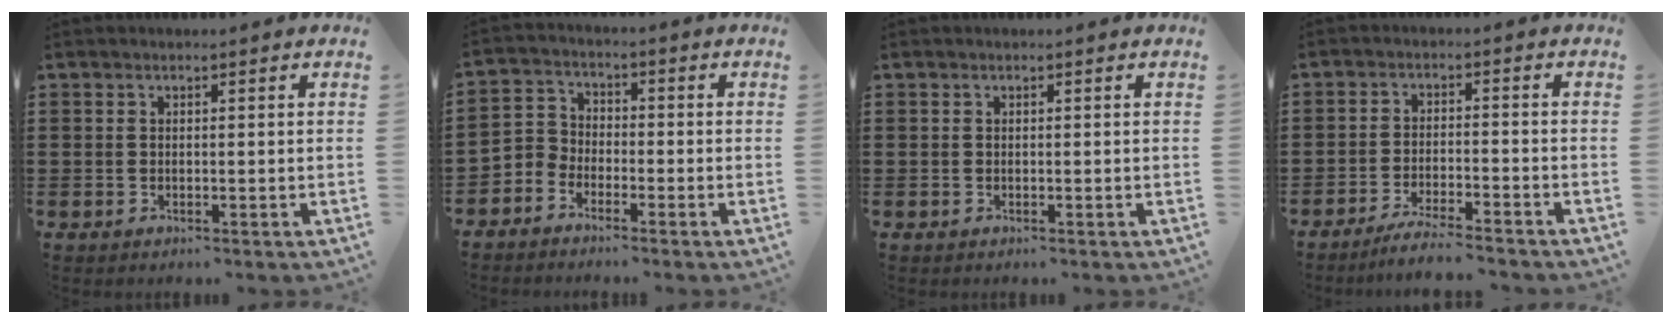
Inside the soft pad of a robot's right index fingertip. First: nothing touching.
{"total": 3.2, "force": [-2.8, 1.5, -0.1], "torque": [-0.017, 0.004, -0.066]}
{"total": 0.0}
{"total": 4.1, "force": [-3.8, -0.3, 1.4], "torque": [-0.031, -0.007, -0.077]}